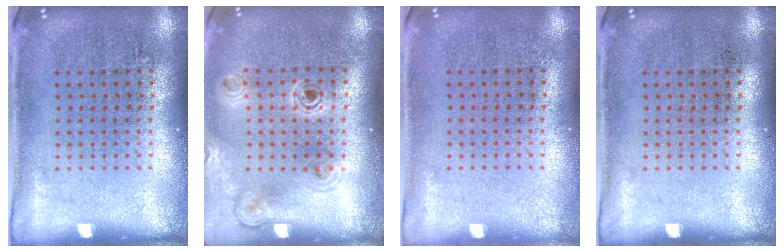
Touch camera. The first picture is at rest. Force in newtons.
{"total": 1.1, "press": 1.1, "slide": 0.1}
{"total": 0.0}
{"total": 0.0}